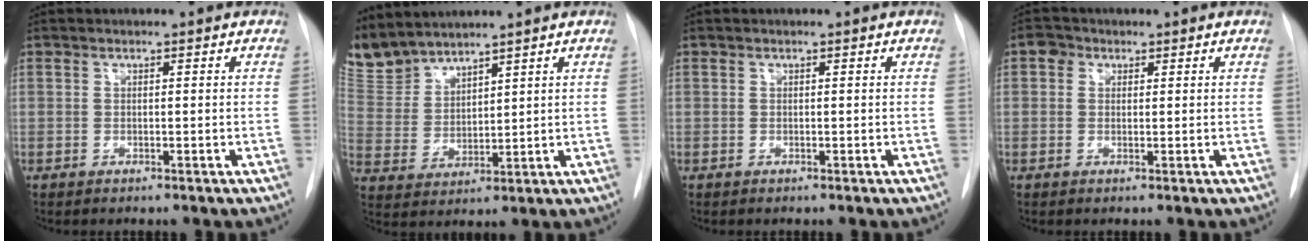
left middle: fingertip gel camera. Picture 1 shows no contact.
{"total": 7.4, "force": [7.2, 1.2, 0.8], "torque": [-0.035, 0.007, 0.165]}
{"total": 0.0}
{"total": 2.1, "force": [0.8, 1.8, 0.7], "torque": [-0.010, 0.011, 0.009]}